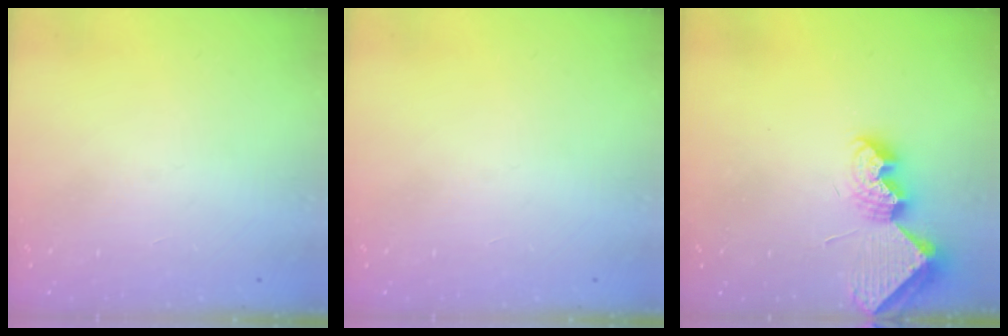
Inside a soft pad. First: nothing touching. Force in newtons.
{"total": 0.0}
{"total": 8.8, "press": 8.8, "slide": 0.4}